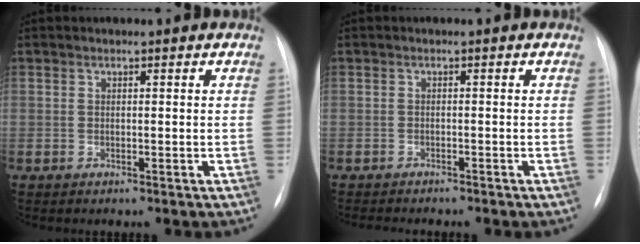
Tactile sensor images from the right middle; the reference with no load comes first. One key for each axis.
{"total": 3.9, "fx": -3.6, "fy": 0.4, "fz": 1.6, "tx": -0.023, "ty": -0.008, "tz": -0.047}